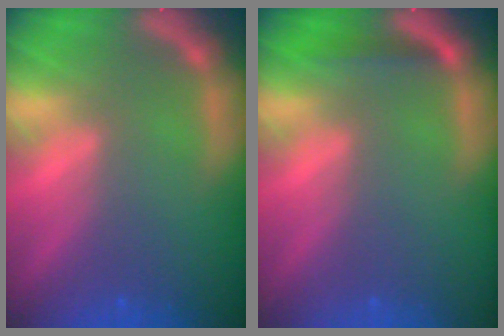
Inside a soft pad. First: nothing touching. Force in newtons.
{"total": 1.4}